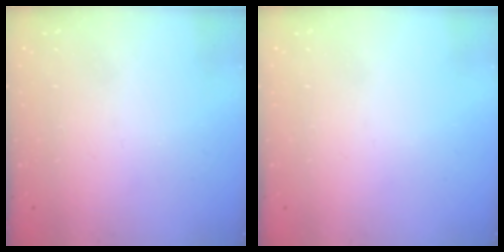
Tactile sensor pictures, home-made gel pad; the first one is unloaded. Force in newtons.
{"total": 0.0}